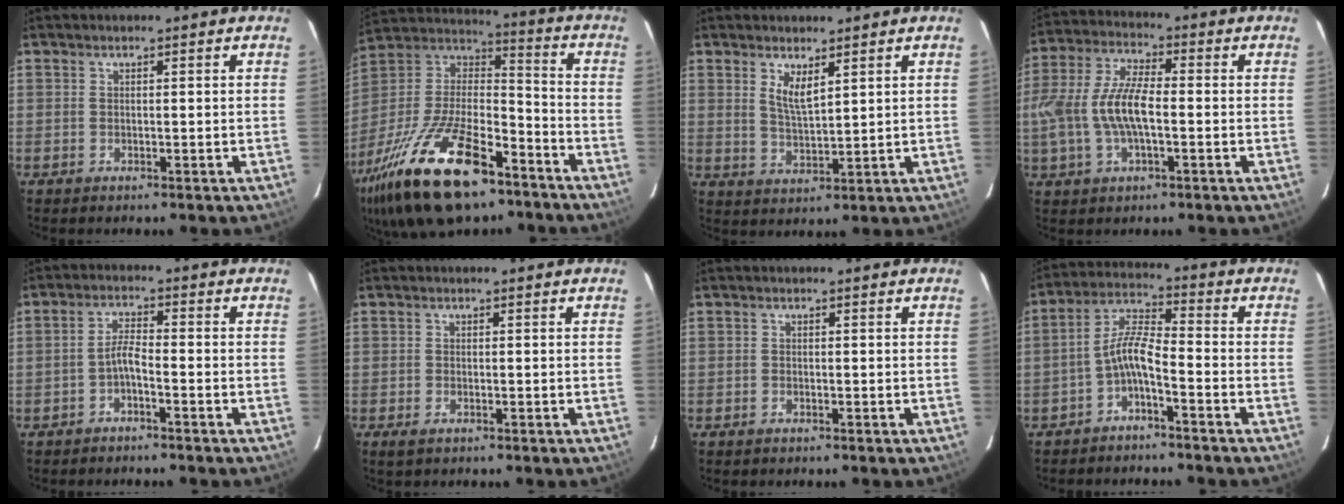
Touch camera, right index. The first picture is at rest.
{"total": 28.5, "force": [-17.6, 11.6, 19.3], "torque": [-0.391, -0.024, -0.295]}
{"total": 4.4, "force": [2.4, 1.2, 3.4], "torque": [-0.064, -0.009, 0.046]}
{"total": 12.1, "force": [-1.8, 4.9, 10.9], "torque": [-0.235, 0.007, -0.033]}
{"total": 2.7, "force": [-1.9, 0.3, 2.0], "torque": [-0.048, 0.010, -0.037]}
{"total": 1.6, "force": [-1.1, 0.7, 1.0], "torque": [-0.021, -0.005, -0.021]}
{"total": 0.6, "force": [-0.5, 0.3, 0.0], "torque": [-0.002, 0.002, -0.010]}
{"total": 5.8, "force": [-3.3, 1.1, 4.7], "torque": [-0.112, 0.018, -0.064]}